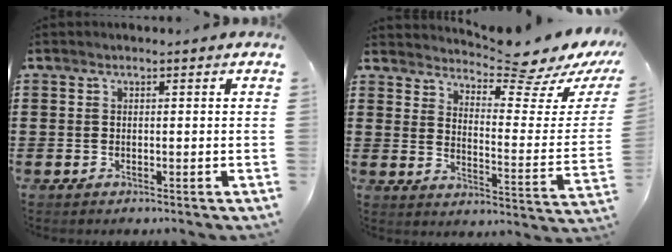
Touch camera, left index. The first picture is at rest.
{"total": 6.6, "force": [6.2, -0.6, 2.3], "torque": [-0.053, -0.061, 0.099]}